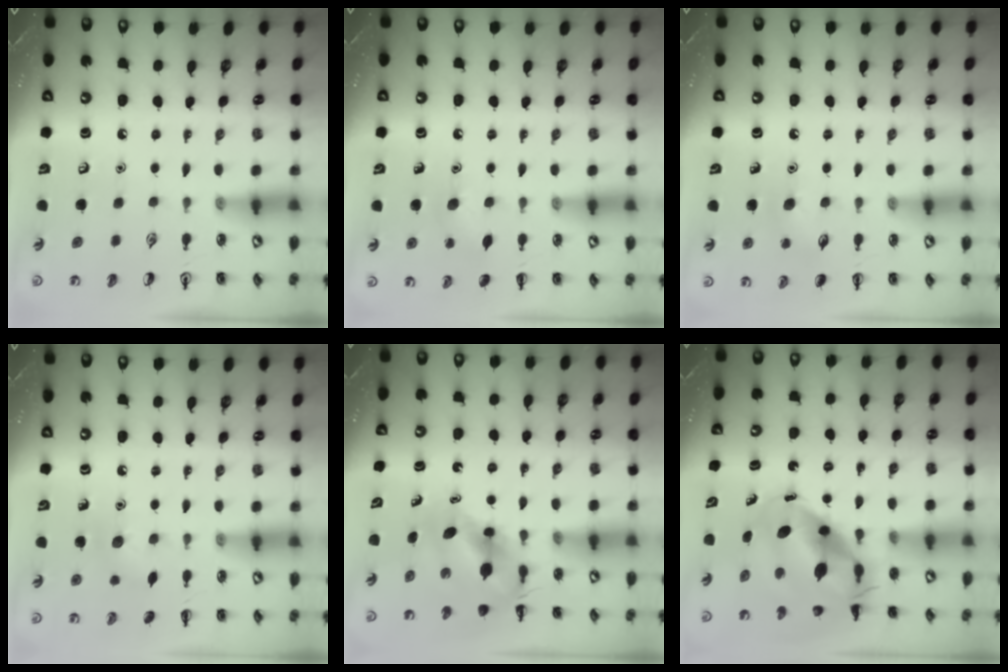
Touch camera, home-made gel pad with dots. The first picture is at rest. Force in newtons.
{"total": 7.0, "press": 6.7, "slide": 1.9}
{"total": 6.7, "press": 6.4, "slide": 1.9}
{"total": 6.5, "press": 6.3, "slide": 1.3}
{"total": 6.1, "press": 6.0, "slide": 1.1}
{"total": 8.8, "press": 8.5, "slide": 2.2}